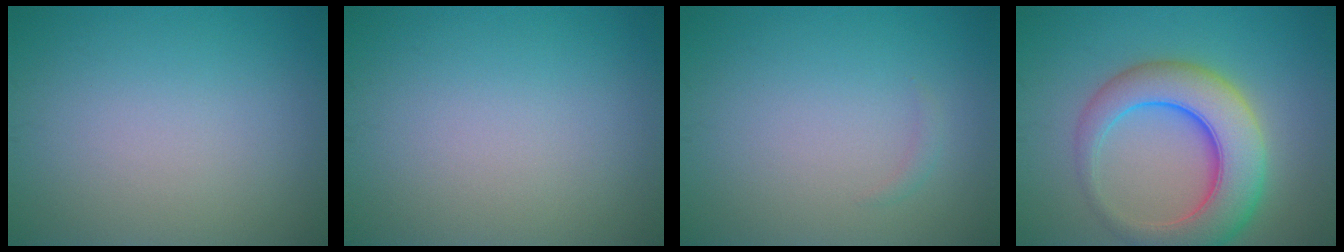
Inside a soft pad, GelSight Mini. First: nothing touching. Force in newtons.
{"total": 0.0}
{"total": 0.6, "press": 0.6, "slide": 0.0}
{"total": 8.4, "press": 8.4, "slide": 0.2}